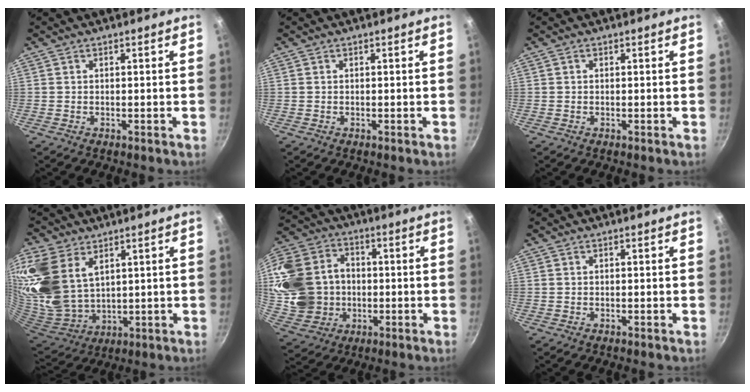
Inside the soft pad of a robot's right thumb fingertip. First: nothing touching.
{"total": 0.0}
{"total": 0.0}
{"total": 20.0, "force": [8.6, 12.8, 12.8], "torque": [-0.285, -0.022, 0.187]}
{"total": 21.5, "force": [0.1, 17.8, 12.1], "torque": [-0.257, 0.030, 0.017]}
{"total": 0.0}